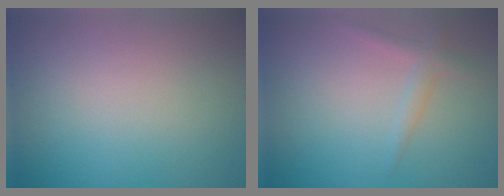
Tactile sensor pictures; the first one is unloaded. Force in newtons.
{"total": 1.5, "press": 1.5, "slide": 0.1}